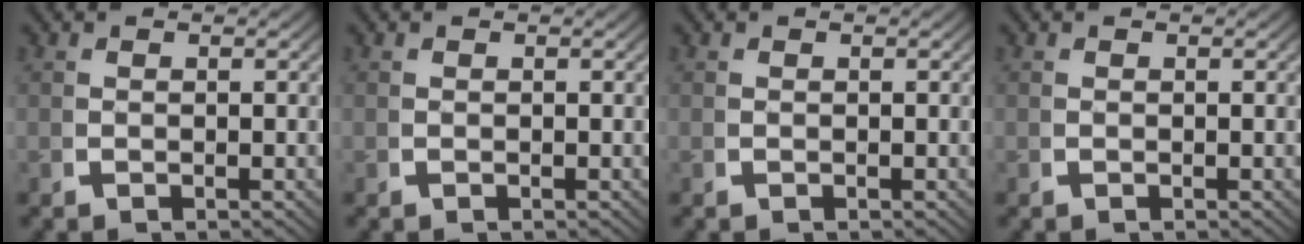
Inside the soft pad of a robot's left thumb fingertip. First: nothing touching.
{"total": 0.0}
{"total": 0.0}
{"total": 0.0}